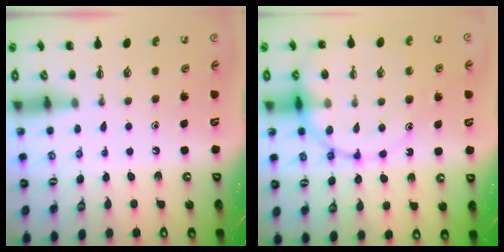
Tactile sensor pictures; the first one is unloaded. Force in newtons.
{"total": 18.6, "press": 18.2, "slide": 4.0}